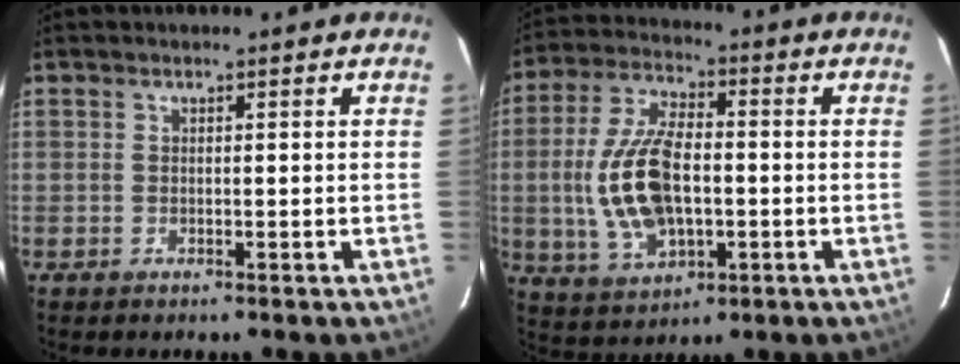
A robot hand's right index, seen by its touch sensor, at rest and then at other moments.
{"total": 15.3, "force": [-1.4, 7.9, 13.0], "torque": [-0.272, 0.003, -0.016]}